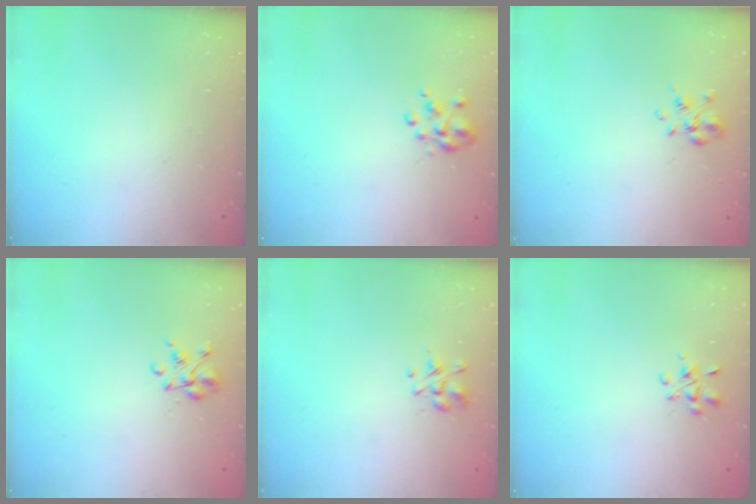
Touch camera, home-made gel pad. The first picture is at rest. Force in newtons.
{"total": 3.4, "press": 3.2, "slide": 1.1}
{"total": 3.3, "press": 3.2, "slide": 1.0}
{"total": 3.9, "press": 3.7, "slide": 1.3}
{"total": 2.3, "press": 2.1, "slide": 0.9}
{"total": 3.4, "press": 3.2, "slide": 1.1}